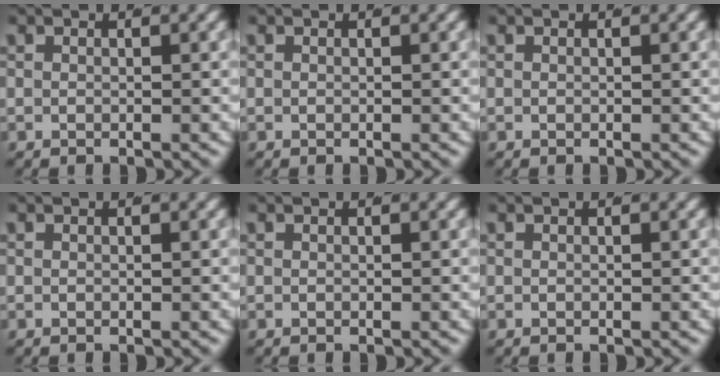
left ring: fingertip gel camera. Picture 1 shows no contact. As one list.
[{"total": 0.0}, {"total": 0.0}, {"total": 0.0}, {"total": 0.0}, {"total": 0.0}]